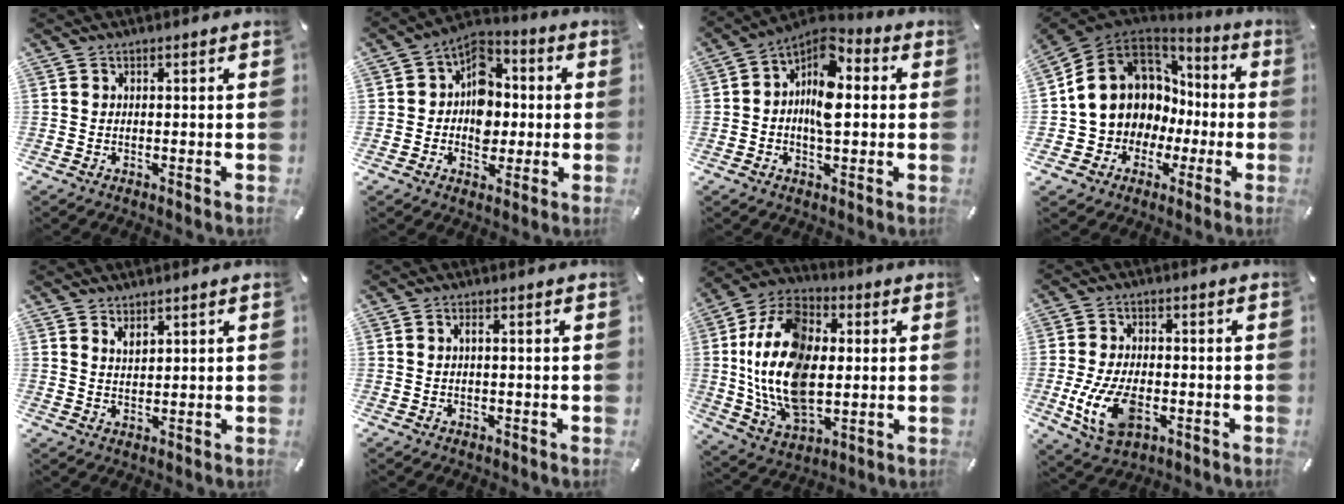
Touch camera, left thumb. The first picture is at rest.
{"total": 10.4, "force": [-1.3, 8.9, 5.4], "torque": [-0.081, 0.013, -0.023]}
{"total": 10.5, "force": [0.6, 6.6, 8.1], "torque": [-0.143, -0.014, 0.009]}
{"total": 14.8, "force": [1.6, 13.4, 6.1], "torque": [-0.140, -0.009, 0.047]}
{"total": 2.7, "force": [2.2, 1.2, 1.0], "torque": [-0.014, -0.011, 0.039]}
{"total": 1.7, "force": [0.2, 0.7, 1.5], "torque": [-0.029, 0.004, 0.001]}
{"total": 21.3, "force": [0.9, 14.5, 15.6], "torque": [-0.348, 0.003, 0.015]}
{"total": 12.0, "force": [-3.2, 7.3, 8.9], "torque": [-0.196, 0.001, -0.053]}